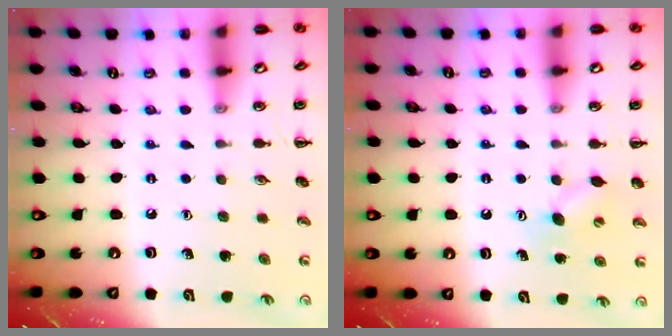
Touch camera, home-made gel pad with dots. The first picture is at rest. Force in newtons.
{"total": 5.9, "press": 5.7, "slide": 1.5}